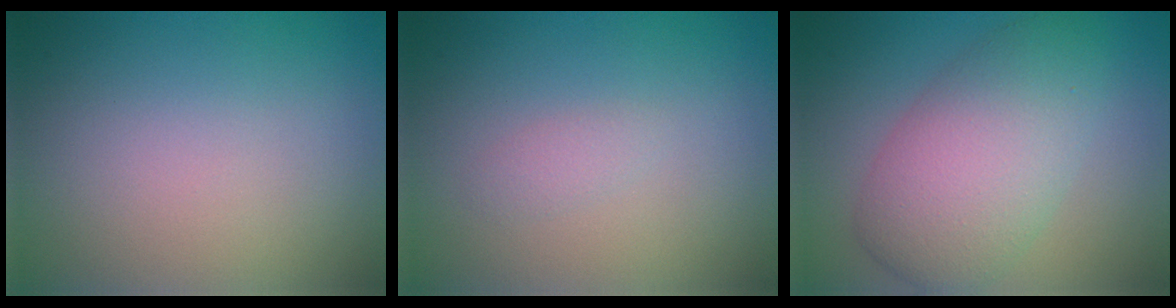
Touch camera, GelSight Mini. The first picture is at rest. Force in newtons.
{"total": 0.8, "press": 0.8, "slide": 0.1}
{"total": 7.0, "press": 7.0, "slide": 0.2}